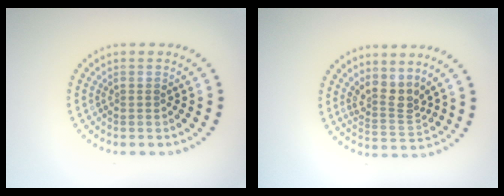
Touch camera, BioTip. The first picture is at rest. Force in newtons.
{"total": 2.7, "press": 2.0, "slide": 1.8}